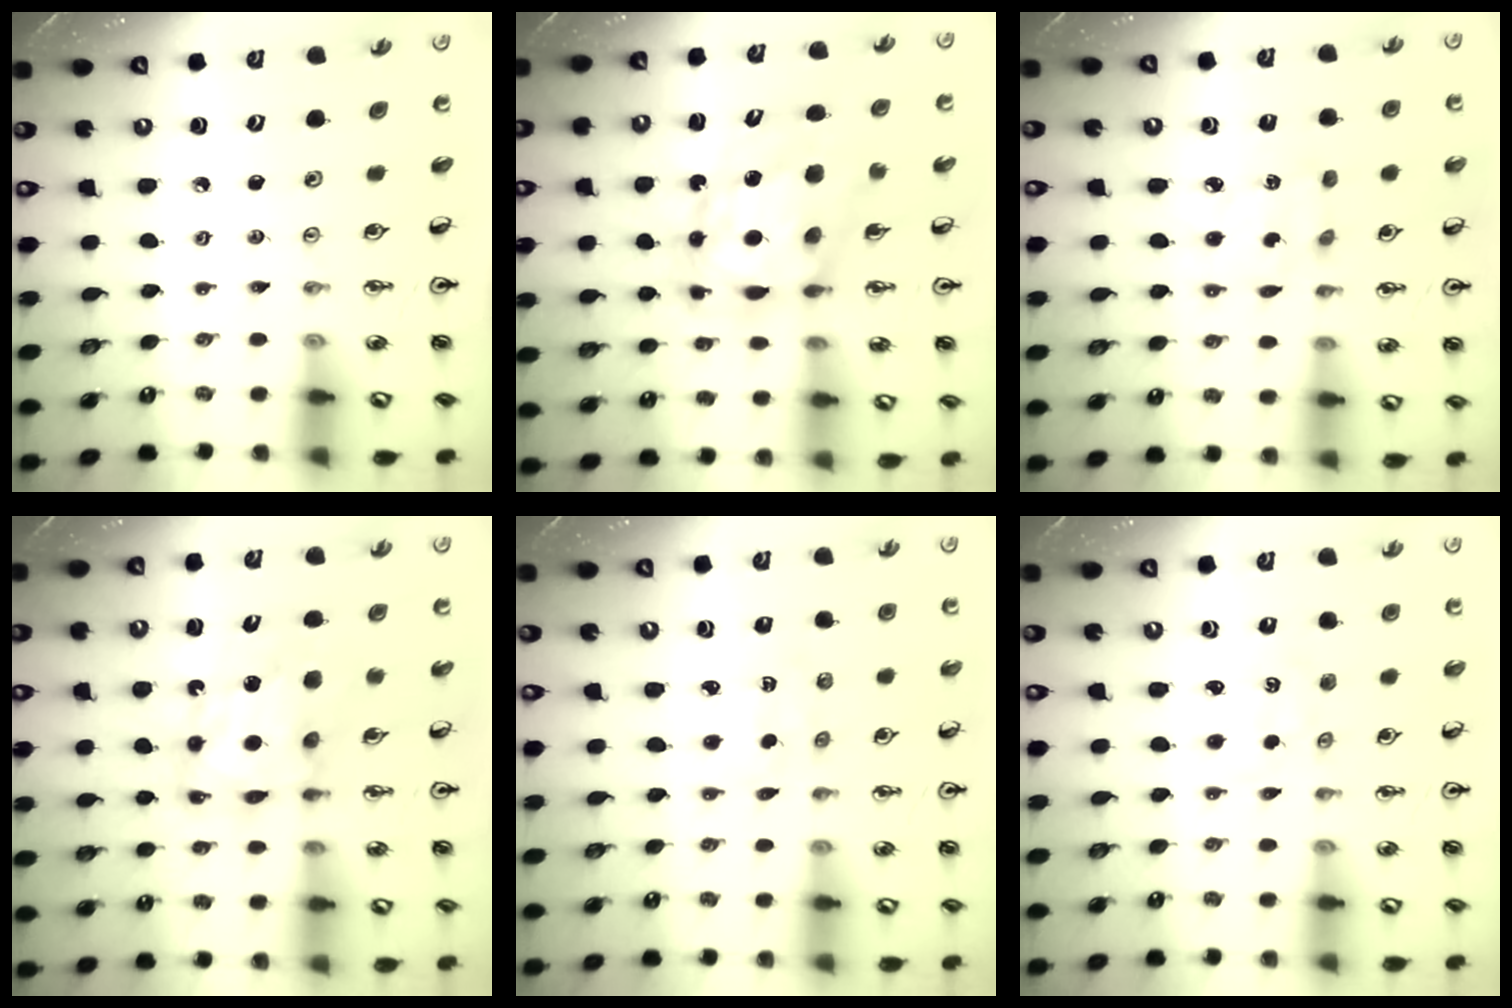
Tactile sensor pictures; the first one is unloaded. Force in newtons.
{"total": 12.5, "press": 12.4, "slide": 1.3}
{"total": 3.7, "press": 3.7, "slide": 0.1}
{"total": 11.2, "press": 11.2, "slide": 0.6}
{"total": 1.8, "press": 1.6, "slide": 0.6}
{"total": 2.1, "press": 2.1, "slide": 0.2}